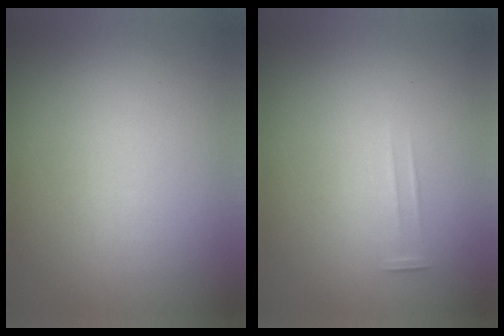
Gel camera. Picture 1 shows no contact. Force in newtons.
{"total": 1.1}